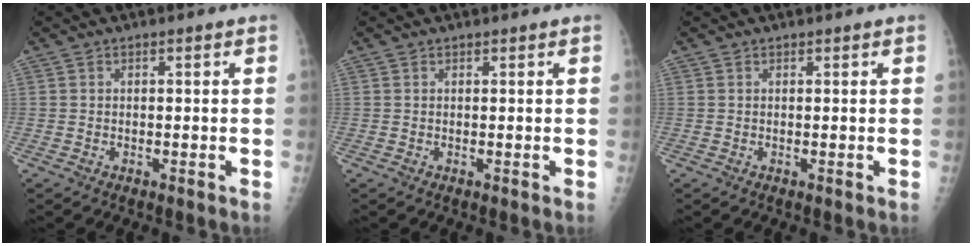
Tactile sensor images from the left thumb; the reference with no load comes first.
{"total": 0.0}
{"total": 0.0}